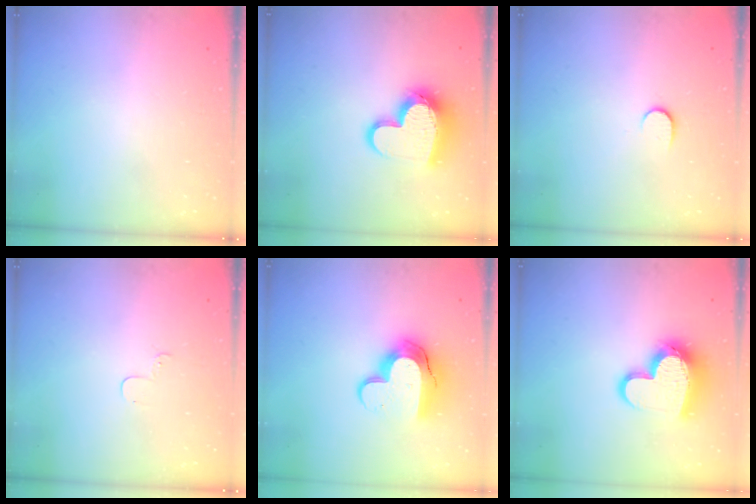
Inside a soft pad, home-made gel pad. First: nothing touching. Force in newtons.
{"total": 15.5, "press": 15.4, "slide": 1.6}
{"total": 5.2, "press": 5.2, "slide": 0.5}
{"total": 2.9, "press": 2.8, "slide": 0.3}
{"total": 14.7, "press": 14.6, "slide": 0.8}
{"total": 15.5, "press": 15.4, "slide": 1.6}